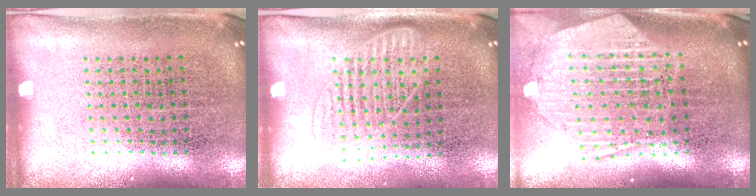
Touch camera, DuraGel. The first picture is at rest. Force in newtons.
{"total": 1.2, "press": 1.0, "slide": 0.6}
{"total": 2.7, "press": 2.2, "slide": 1.5}